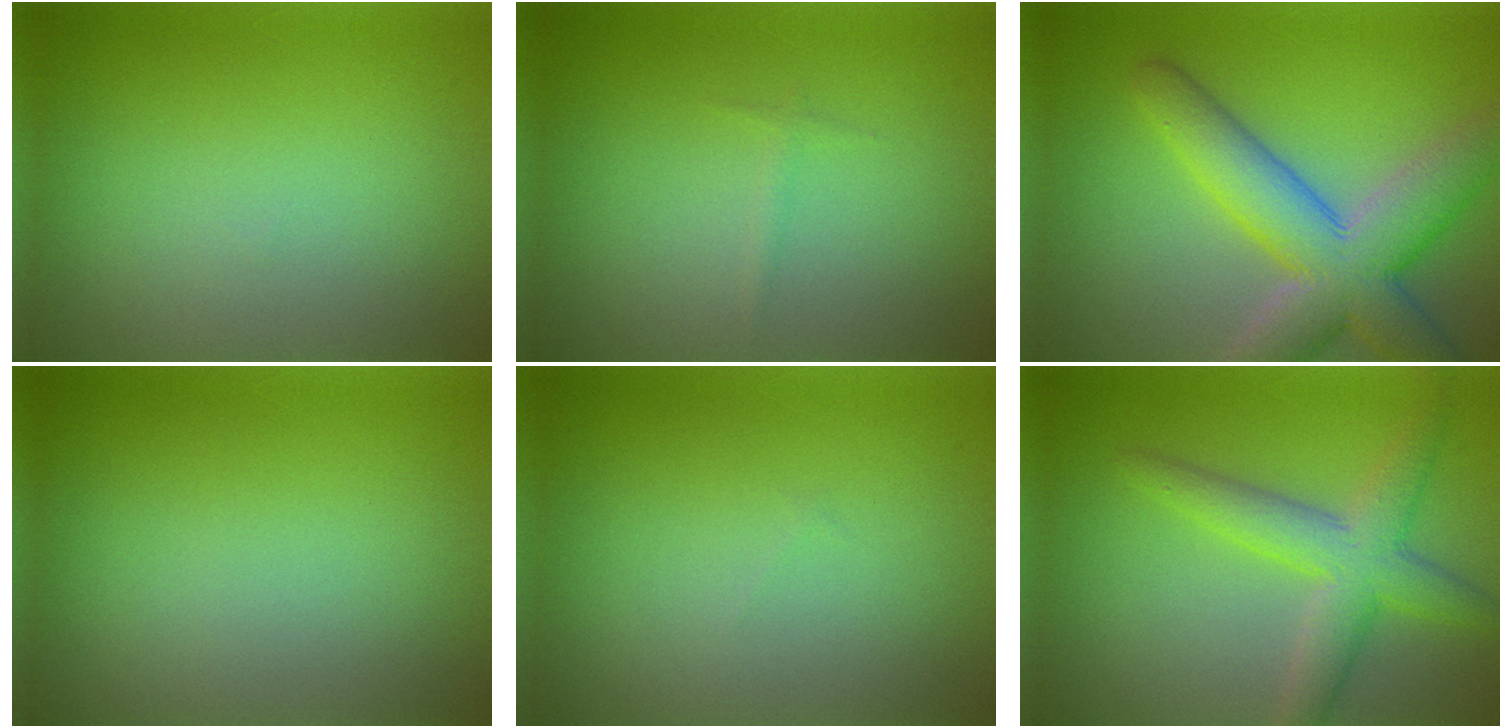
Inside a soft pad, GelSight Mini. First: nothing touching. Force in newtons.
{"total": 0.5, "press": 0.5, "slide": 0.1}
{"total": 8.8, "press": 8.8, "slide": 0.4}
{"total": 0.0}
{"total": 0.0}
{"total": 4.7, "press": 4.7, "slide": 0.1}